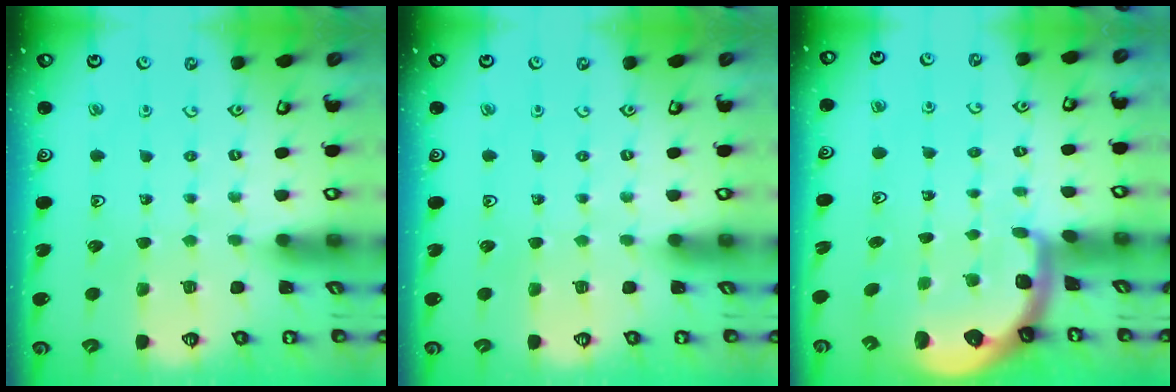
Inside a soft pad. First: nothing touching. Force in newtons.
{"total": 0.0}
{"total": 2.4, "press": 2.3, "slide": 0.8}